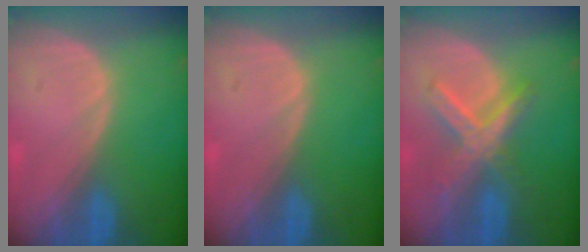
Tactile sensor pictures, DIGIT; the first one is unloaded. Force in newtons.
{"total": 0.0}
{"total": 7.2, "press": 6.3, "slide": 3.5}